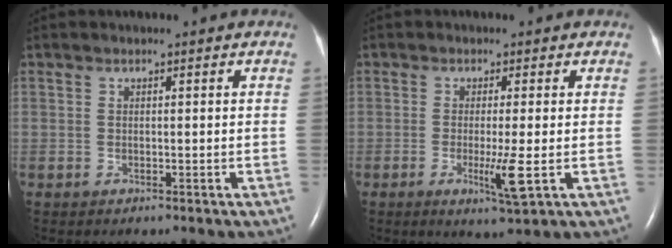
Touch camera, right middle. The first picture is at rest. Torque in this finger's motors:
{"motor_torque": [-0.07, 0.14, 0.13, 0.08]}